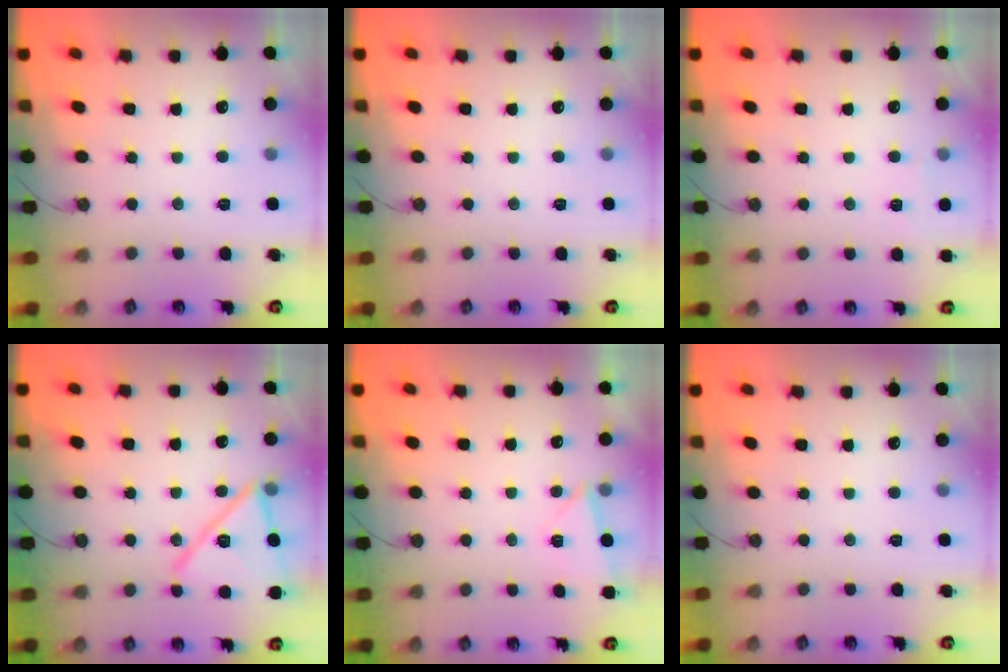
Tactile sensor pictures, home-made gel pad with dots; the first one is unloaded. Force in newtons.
{"total": 0.0}
{"total": 3.2, "press": 3.1, "slide": 0.3}
{"total": 15.2, "press": 15.2, "slide": 0.8}
{"total": 2.4, "press": 2.0, "slide": 1.2}
{"total": 0.0}